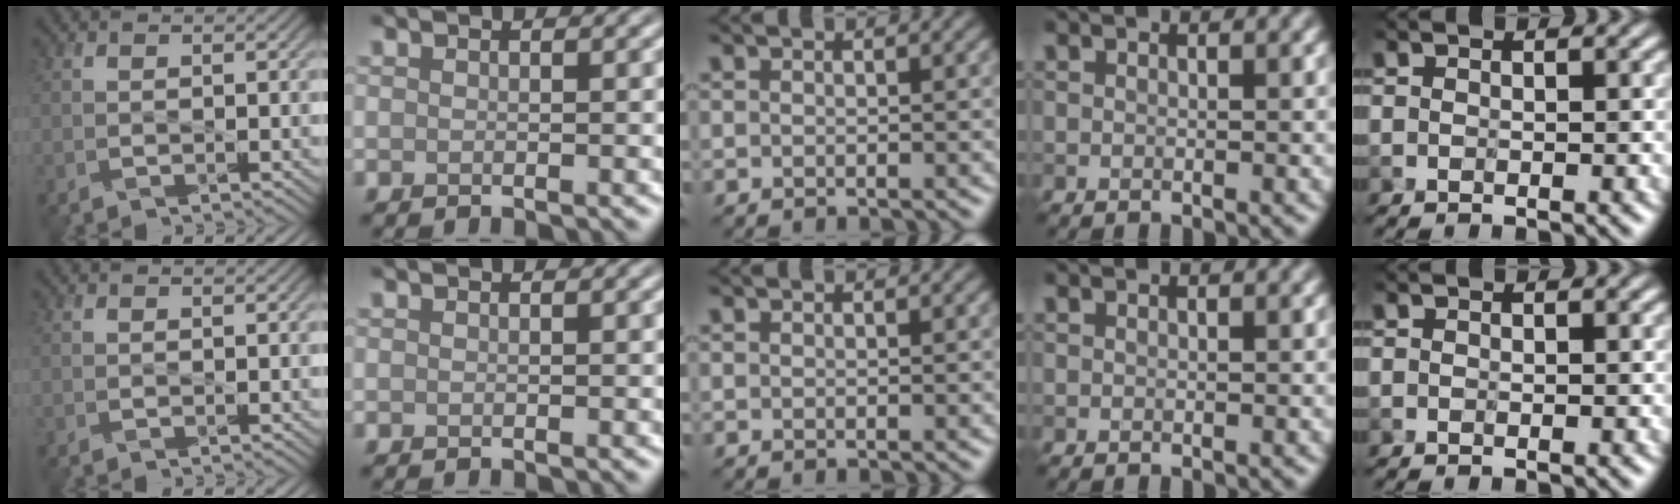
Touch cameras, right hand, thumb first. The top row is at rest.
{}